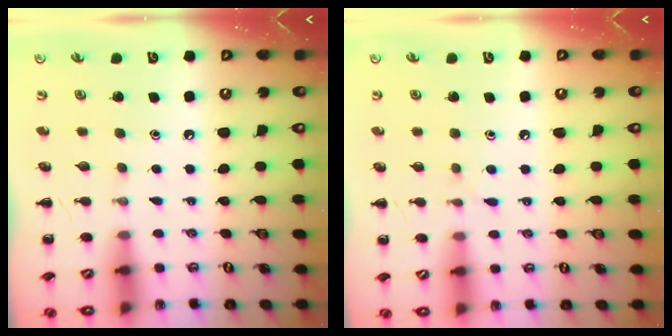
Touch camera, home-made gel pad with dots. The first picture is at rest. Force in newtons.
{"total": 3.1, "press": 2.8, "slide": 1.4}